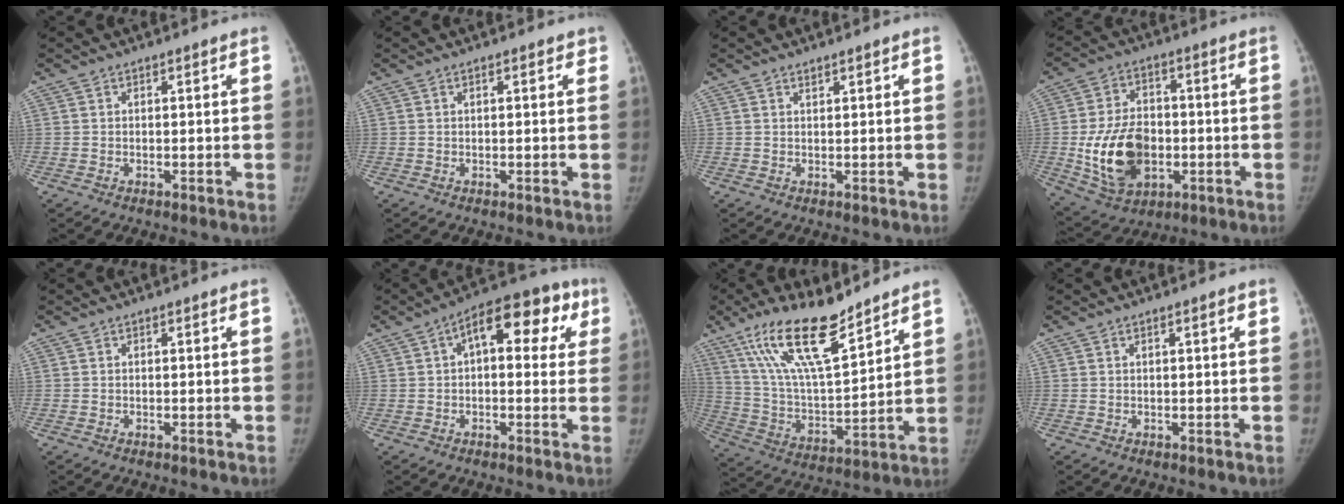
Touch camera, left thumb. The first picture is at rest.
{"total": 1.4, "force": [0.8, 0.6, 1.0], "torque": [-0.007, 0.001, 0.007]}
{"total": 0.8, "force": [0.7, 0.2, 0.4], "torque": [-0.004, -0.006, 0.014]}
{"total": 15.7, "force": [-2.5, 10.7, 11.1], "torque": [-0.176, 0.004, -0.029]}
{"total": 0.0}
{"total": 14.6, "force": [4.6, 7.4, 11.7], "torque": [-0.114, 0.032, 0.053]}
{"total": 19.3, "force": [13.2, 5.3, 13.1], "torque": [-0.218, -0.062, 0.251]}
{"total": 1.2, "force": [0.5, 0.2, 1.0], "torque": [-0.016, 0.002, 0.008]}